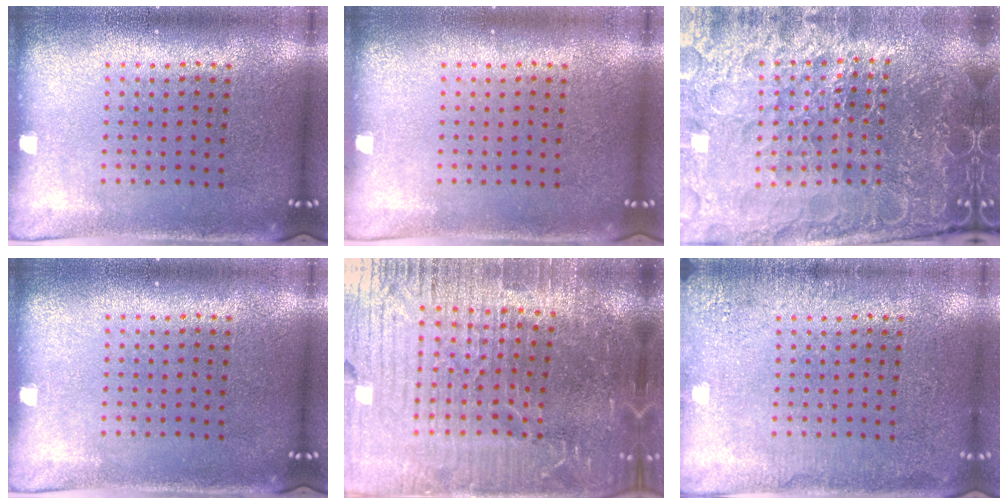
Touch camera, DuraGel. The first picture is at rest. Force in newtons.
{"total": 0.0}
{"total": 6.6, "press": 5.8, "slide": 3.1}
{"total": 0.0}
{"total": 7.0, "press": 6.1, "slide": 3.5}
{"total": 2.8, "press": 2.8, "slide": 0.3}